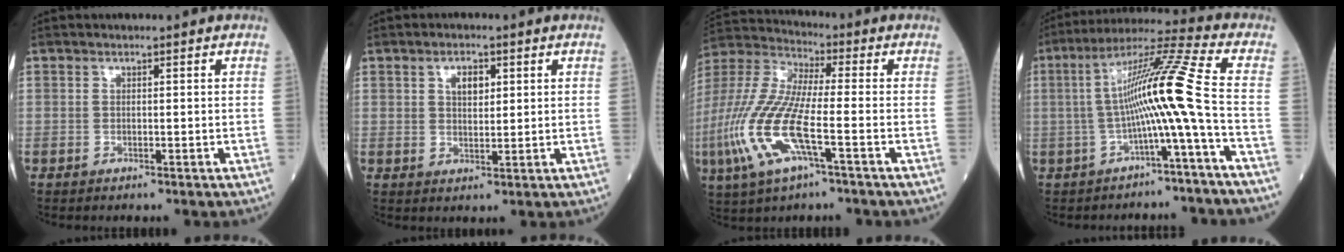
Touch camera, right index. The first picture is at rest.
{"total": 3.3, "force": [1.3, 1.7, 2.6], "torque": [-0.043, 0.002, 0.022]}
{"total": 15.6, "force": [-5.0, 3.1, 14.4], "torque": [-0.333, -0.014, -0.099]}
{"total": 11.7, "force": [-1.9, -2.1, 11.4], "torque": [-0.199, 0.029, -0.036]}